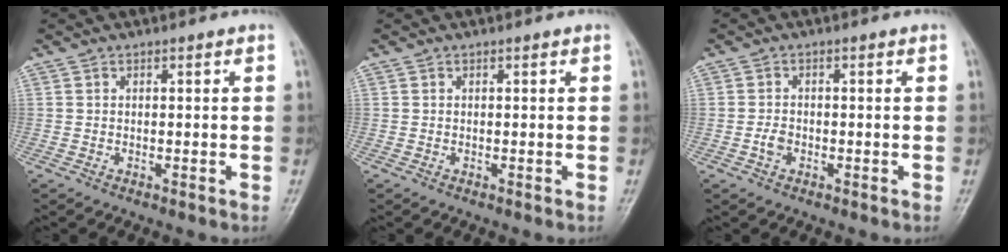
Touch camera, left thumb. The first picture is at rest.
{"total": 0.0}
{"total": 1.9, "force": [-0.7, 1.3, 1.1], "torque": [-0.020, 0.004, -0.017]}